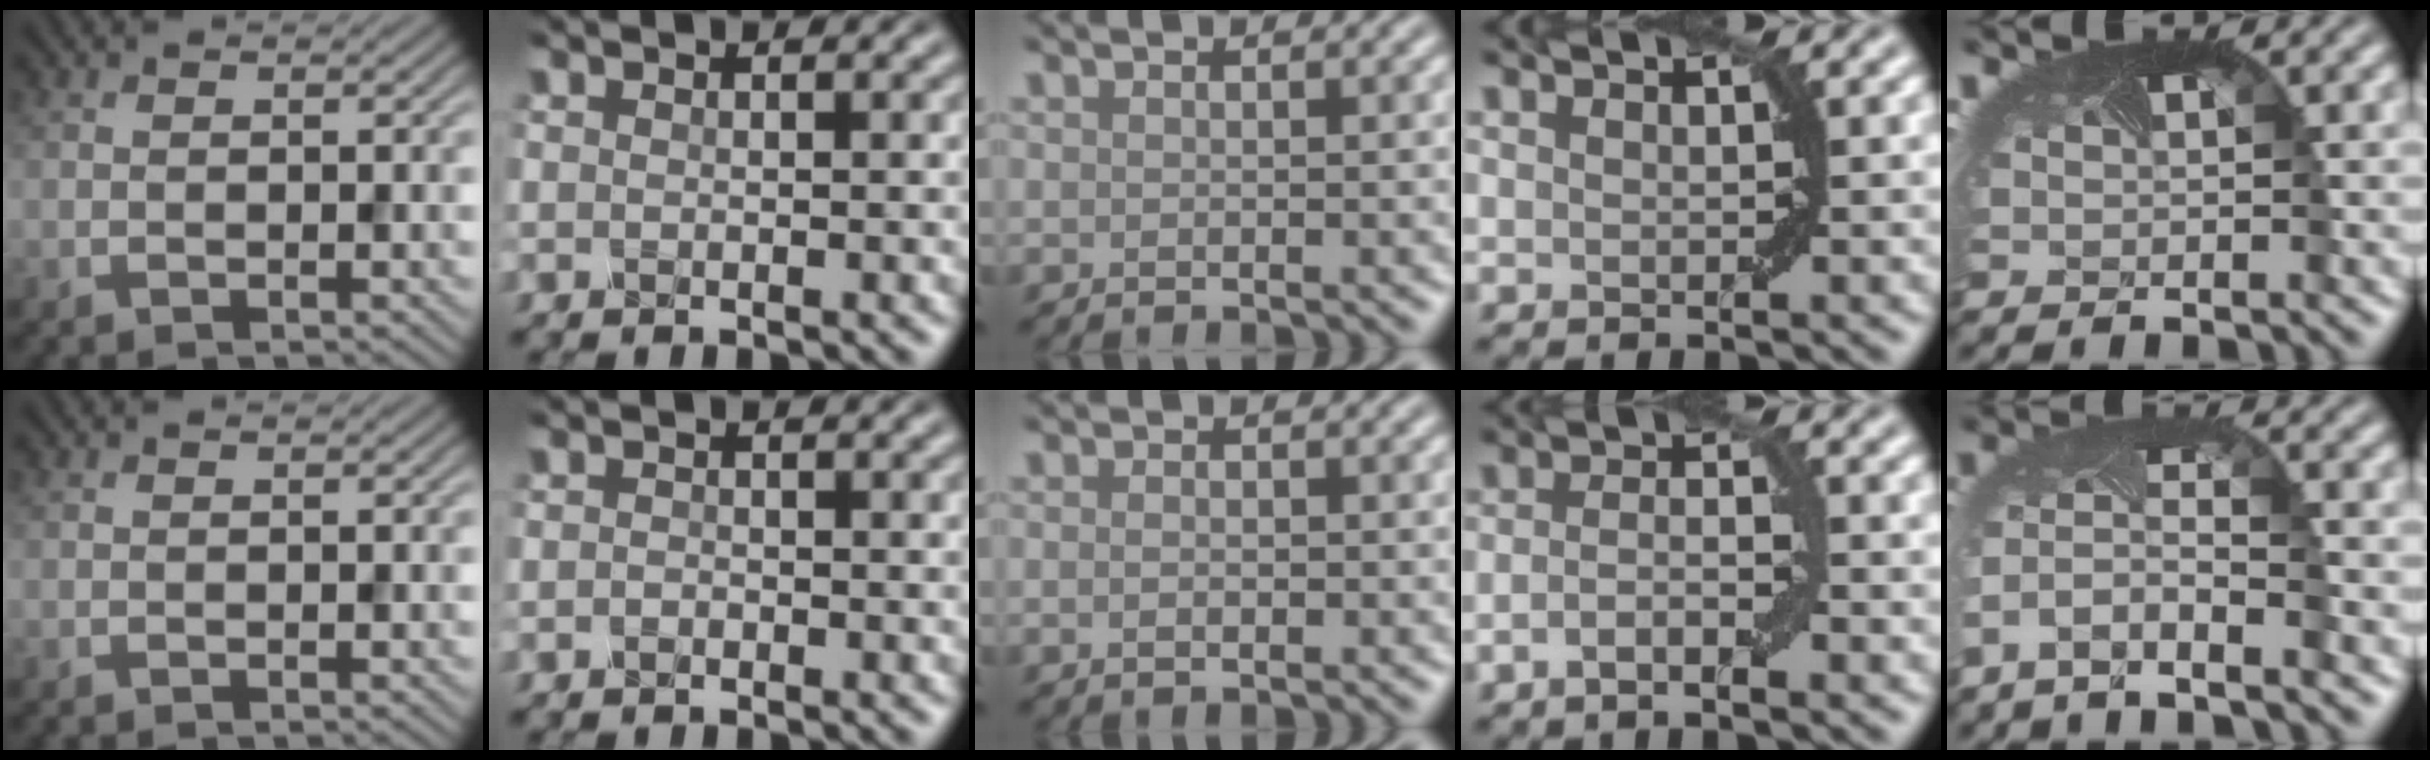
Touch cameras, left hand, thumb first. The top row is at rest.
{"index": {"total": 0.5, "force": [-0.3, 0.4, 0.3], "torque": [-0.004, -0.001, -0.007]}, "middle": {"total": 1.1, "force": [-0.1, 0.6, 0.9], "torque": [-0.018, -0.001, -0.003]}, "ring": {"total": 2.5, "force": [-1.0, 0.5, 2.2], "torque": [-0.041, 0.004, -0.023]}, "little": {"total": 5.1, "force": [-3.2, 1.2, 3.8], "torque": [-0.091, -0.008, -0.063]}}